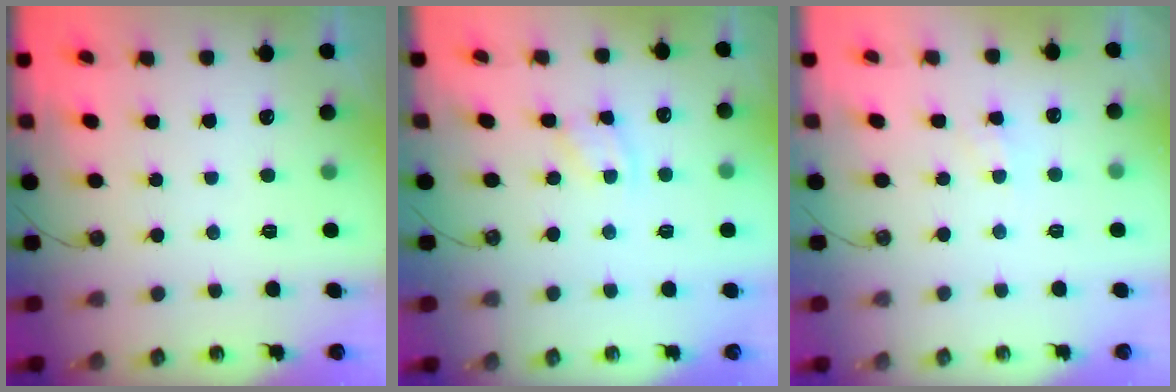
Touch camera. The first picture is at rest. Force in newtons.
{"total": 3.7, "press": 3.7, "slide": 0.5}
{"total": 2.7, "press": 2.7, "slide": 0.4}